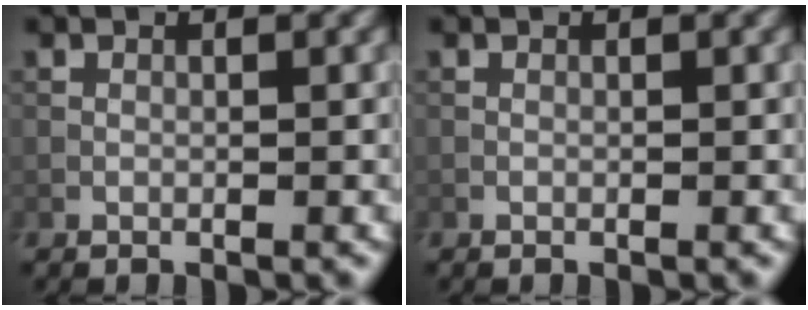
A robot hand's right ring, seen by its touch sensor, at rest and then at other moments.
{"total": 0.0}